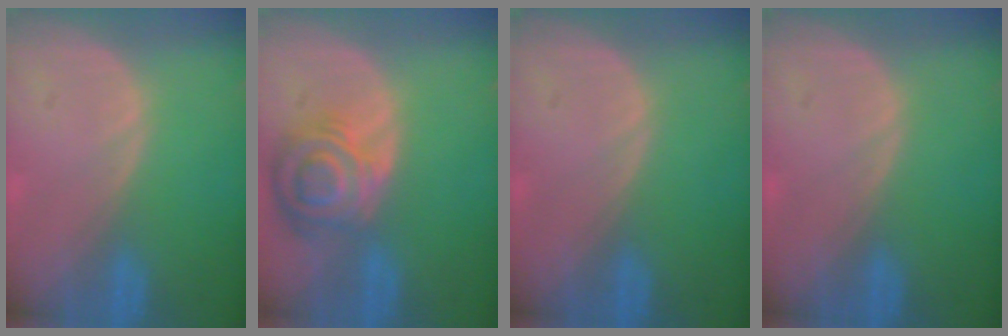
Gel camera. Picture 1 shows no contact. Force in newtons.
{"total": 8.4, "press": 7.4, "slide": 4.0}
{"total": 0.0}
{"total": 0.0}